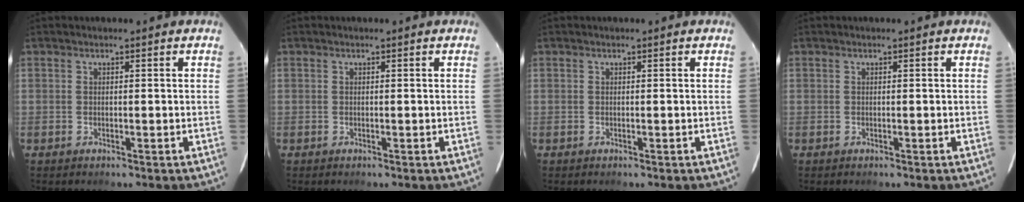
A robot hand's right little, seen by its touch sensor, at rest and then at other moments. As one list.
[{"total": 0.0}, {"total": 0.0}, {"total": 0.0}]